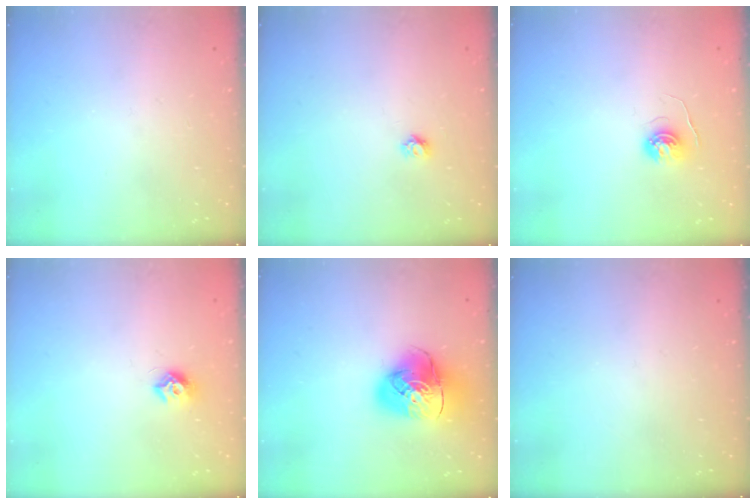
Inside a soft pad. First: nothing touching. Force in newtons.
{"total": 3.7, "press": 3.7, "slide": 0.2}
{"total": 5.0, "press": 5.0, "slide": 0.4}
{"total": 7.7, "press": 7.7, "slide": 0.7}
{"total": 13.4, "press": 13.3, "slide": 1.7}
{"total": 0.0}